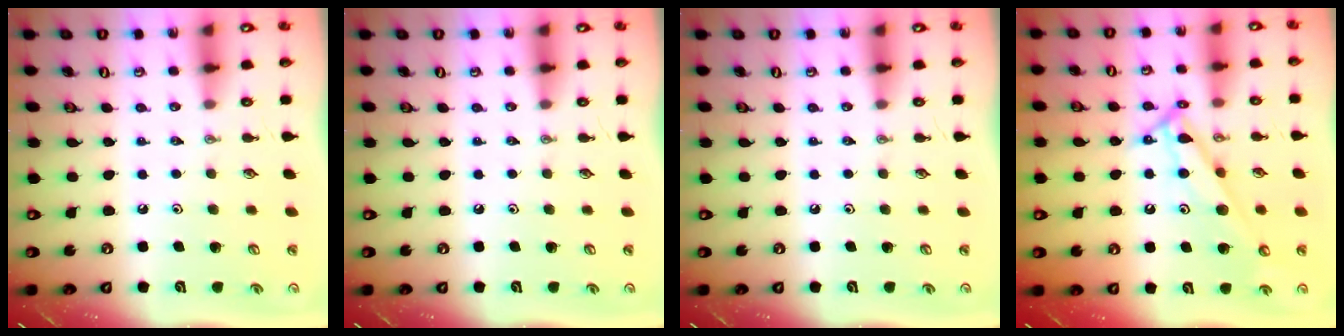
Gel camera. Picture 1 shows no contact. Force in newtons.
{"total": 0.0}
{"total": 0.0}
{"total": 10.6, "press": 10.6, "slide": 0.3}